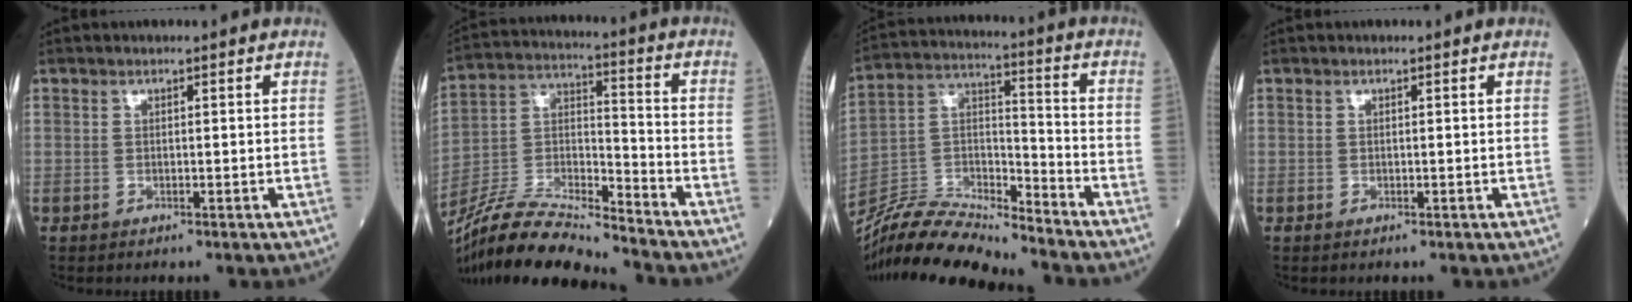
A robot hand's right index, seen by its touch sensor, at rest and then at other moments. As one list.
[{"total": 16.5, "force": [-15.5, 0.5, 5.6], "torque": [-0.106, 0.015, -0.291]}, {"total": 15.2, "force": [-14.6, 0.4, 4.2], "torque": [-0.078, 0.022, -0.280]}, {"total": 0.0}]